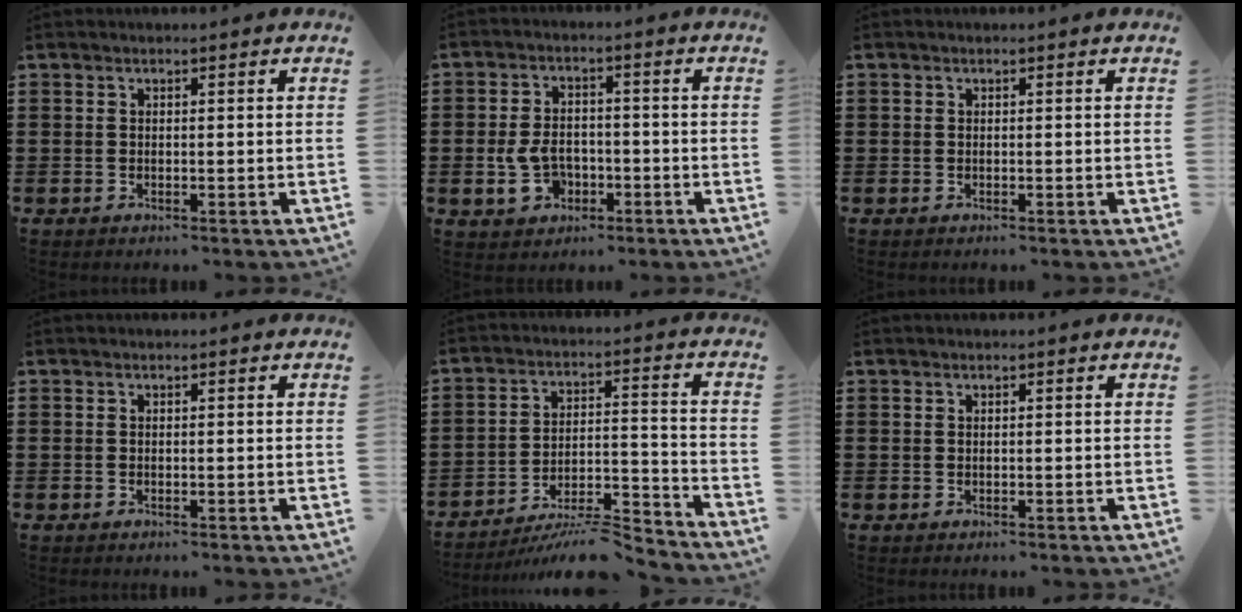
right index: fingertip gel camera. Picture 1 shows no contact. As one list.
[{"total": 5.4, "force": [-1.5, 3.9, 3.5], "torque": [-0.081, 0.004, -0.030]}, {"total": 0.0}, {"total": 0.0}, {"total": 7.2, "force": [-6.6, 0.9, 2.8], "torque": [-0.036, 0.011, -0.126]}, {"total": 0.0}]